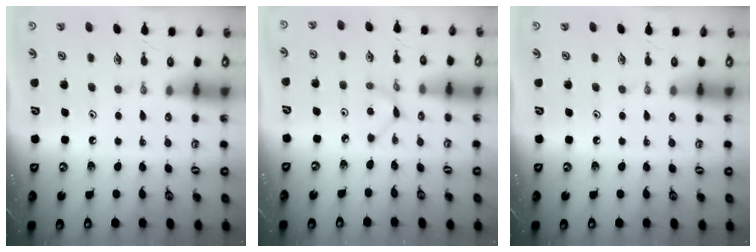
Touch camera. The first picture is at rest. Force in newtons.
{"total": 1.9, "press": 1.9, "slide": 0.2}
{"total": 0.0}